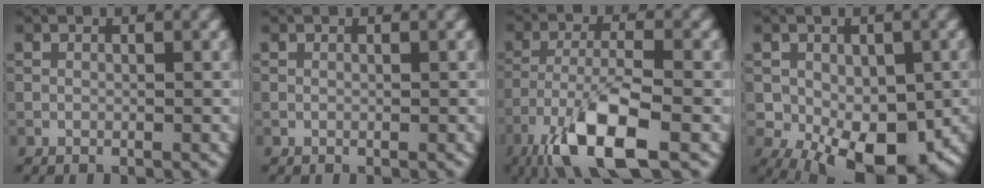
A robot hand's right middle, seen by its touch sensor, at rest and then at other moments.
{"total": 0.0}
{"total": 8.5, "force": [-4.9, 2.3, 6.6], "torque": [-0.125, -0.003, -0.095]}
{"total": 9.3, "force": [-2.8, 5.6, 6.8], "torque": [-0.096, -0.018, -0.044]}